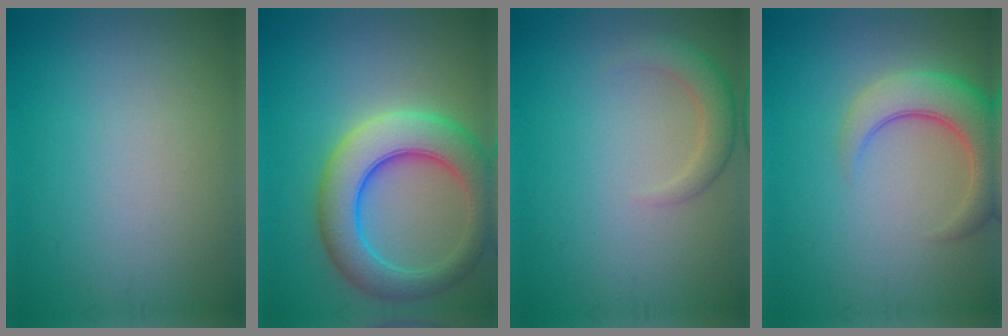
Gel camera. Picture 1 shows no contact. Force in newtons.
{"total": 7.8, "press": 7.7, "slide": 0.4}
{"total": 2.4, "press": 2.3, "slide": 0.3}
{"total": 5.8, "press": 5.8, "slide": 0.5}